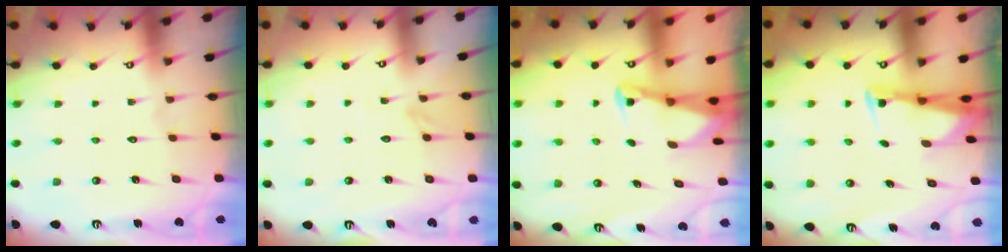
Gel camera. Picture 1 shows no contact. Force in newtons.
{"total": 2.8, "press": 2.8, "slide": 0.3}
{"total": 2.3, "press": 2.2, "slide": 0.2}
{"total": 2.5, "press": 2.5, "slide": 0.5}